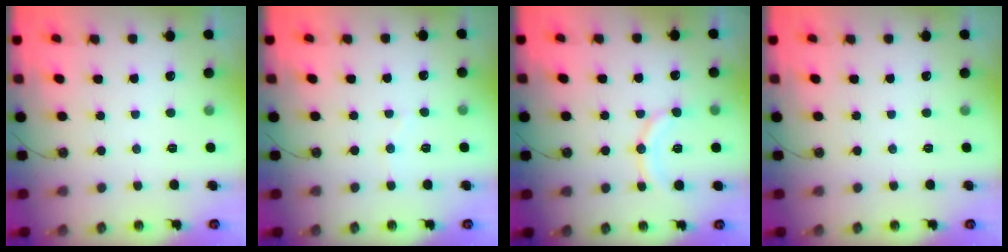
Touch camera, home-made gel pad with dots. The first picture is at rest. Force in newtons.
{"total": 3.4, "press": 3.4, "slide": 0.3}
{"total": 11.3, "press": 11.0, "slide": 2.3}
{"total": 0.0}